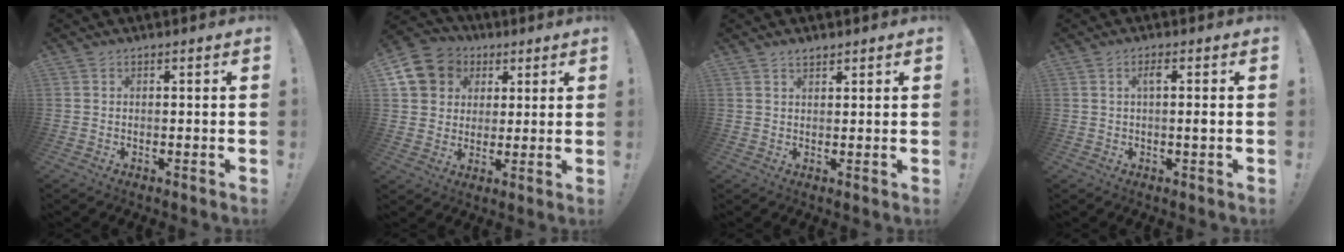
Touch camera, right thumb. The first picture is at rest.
{"total": 11.1, "force": [4.0, 9.6, 3.7], "torque": [-0.045, -0.020, 0.084]}
{"total": 2.1, "force": [1.8, 0.9, 0.7], "torque": [-0.002, -0.012, 0.030]}
{"total": 2.7, "force": [0.1, 0.2, 2.7], "torque": [-0.044, 0.002, -0.005]}